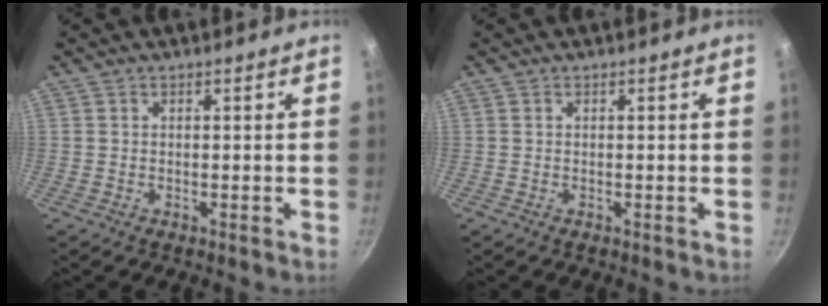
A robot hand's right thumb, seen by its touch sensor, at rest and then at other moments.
{"total": 0.0}